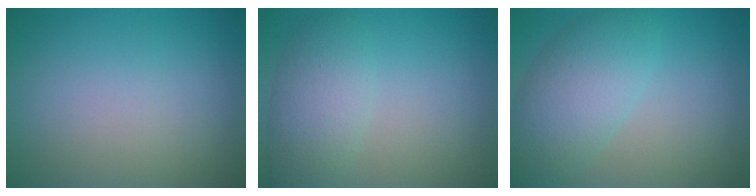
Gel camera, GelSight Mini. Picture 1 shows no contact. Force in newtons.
{"total": 4.0, "press": 4.0, "slide": 0.2}
{"total": 5.5, "press": 5.5, "slide": 0.1}